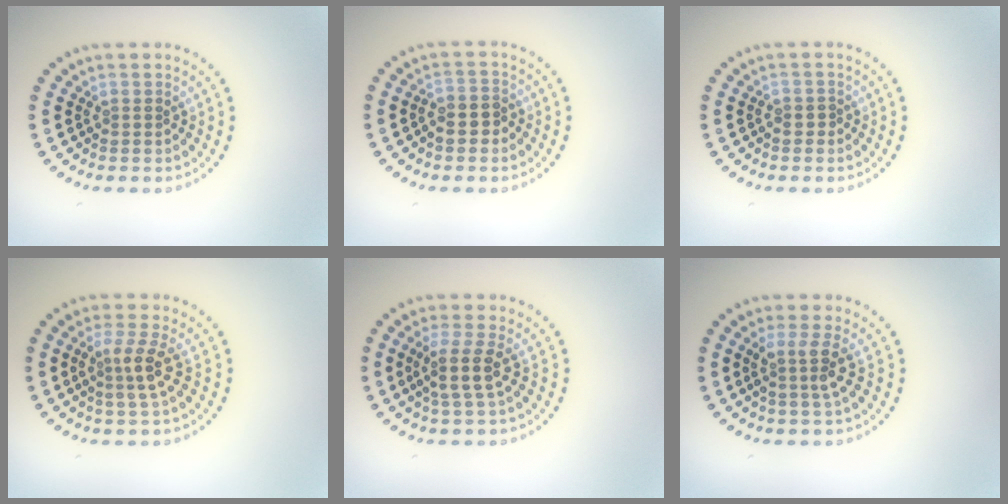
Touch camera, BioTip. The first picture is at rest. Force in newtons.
{"total": 1.7, "press": 1.6, "slide": 0.8}
{"total": 0.8, "press": 0.5, "slide": 0.6}
{"total": 2.7, "press": 2.3, "slide": 1.4}
{"total": 2.9, "press": 2.4, "slide": 1.6}
{"total": 2.5, "press": 2.0, "slide": 1.6}